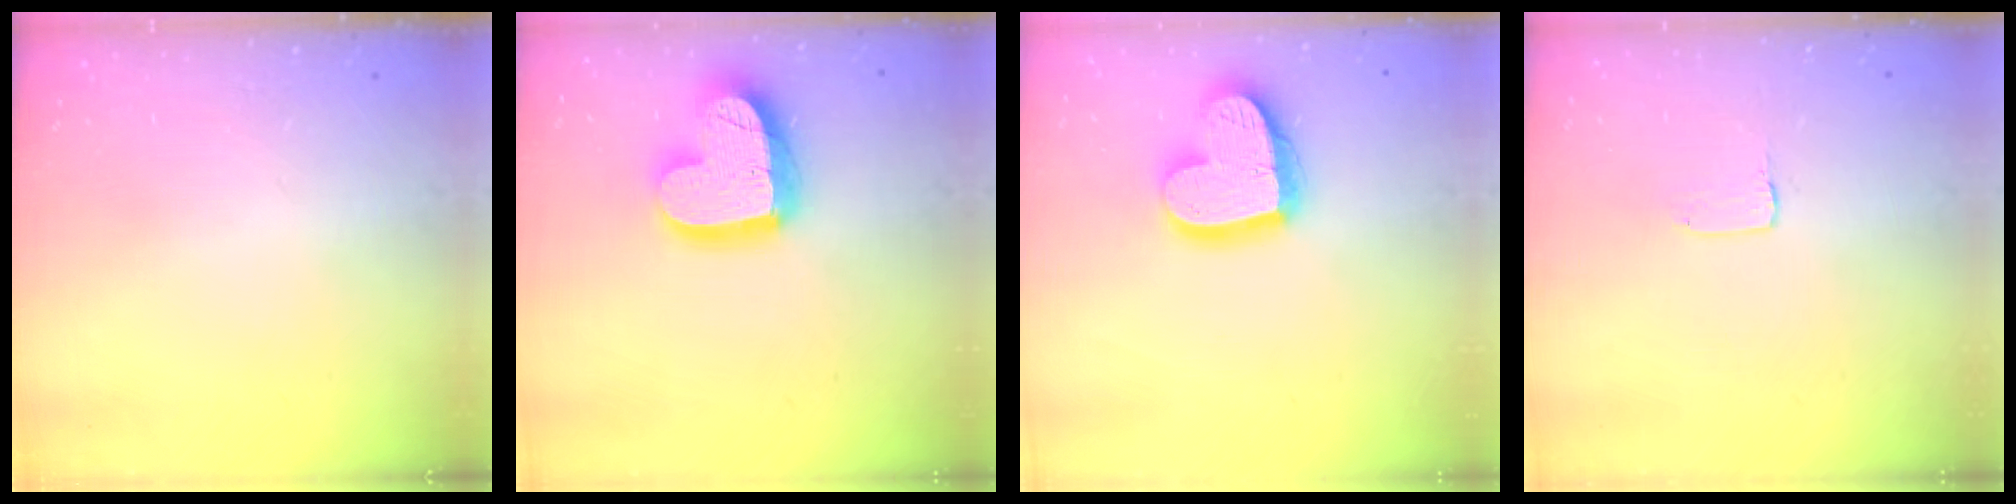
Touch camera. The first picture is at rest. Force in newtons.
{"total": 18.7, "press": 18.7, "slide": 1.4}
{"total": 18.0, "press": 17.9, "slide": 1.3}
{"total": 1.0, "press": 1.0, "slide": 0.1}